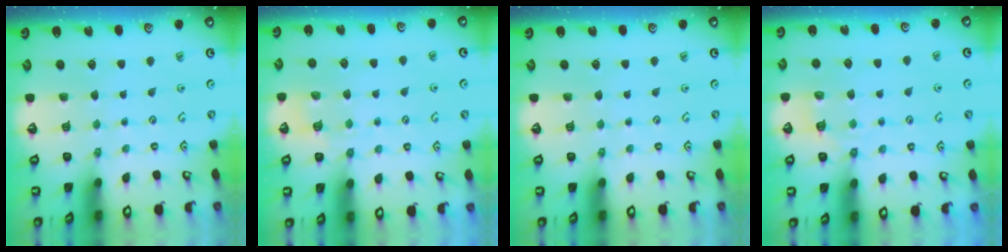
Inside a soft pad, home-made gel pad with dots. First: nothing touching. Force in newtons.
{"total": 4.7, "press": 4.6, "slide": 1.2}
{"total": 0.0}
{"total": 3.9, "press": 3.6, "slide": 1.5}